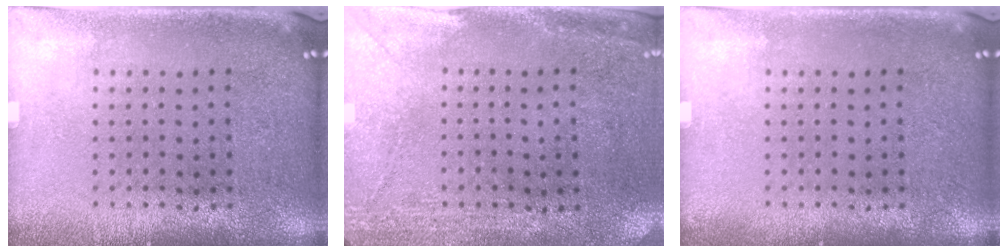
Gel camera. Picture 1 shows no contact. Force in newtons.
{"total": 3.0, "press": 2.3, "slide": 1.8}
{"total": 0.0}